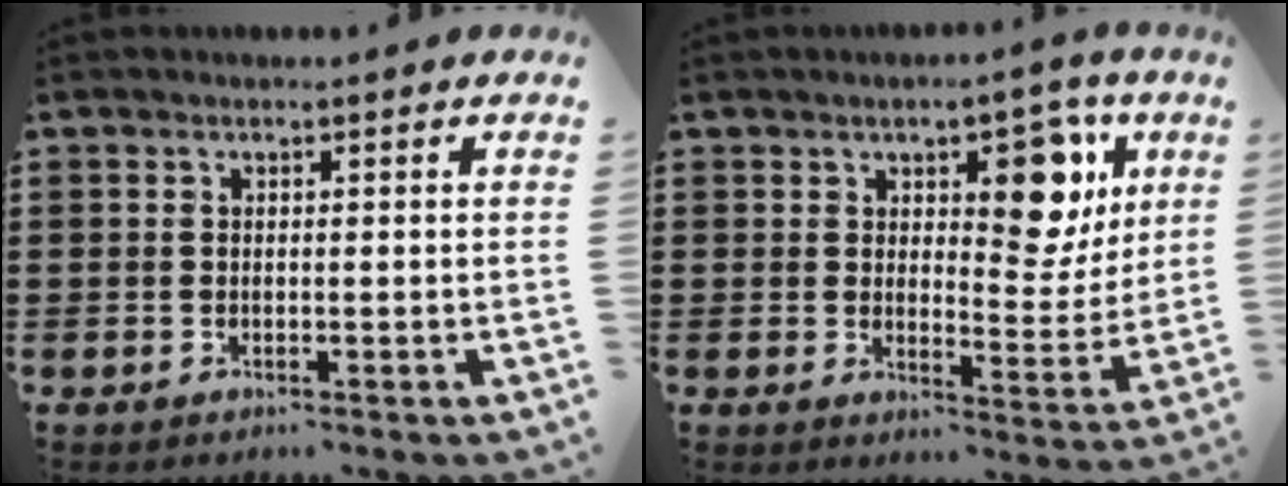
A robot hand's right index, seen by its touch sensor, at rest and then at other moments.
{"total": 9.9, "force": [5.1, 4.7, 7.0], "torque": [-0.093, -0.017, 0.081]}